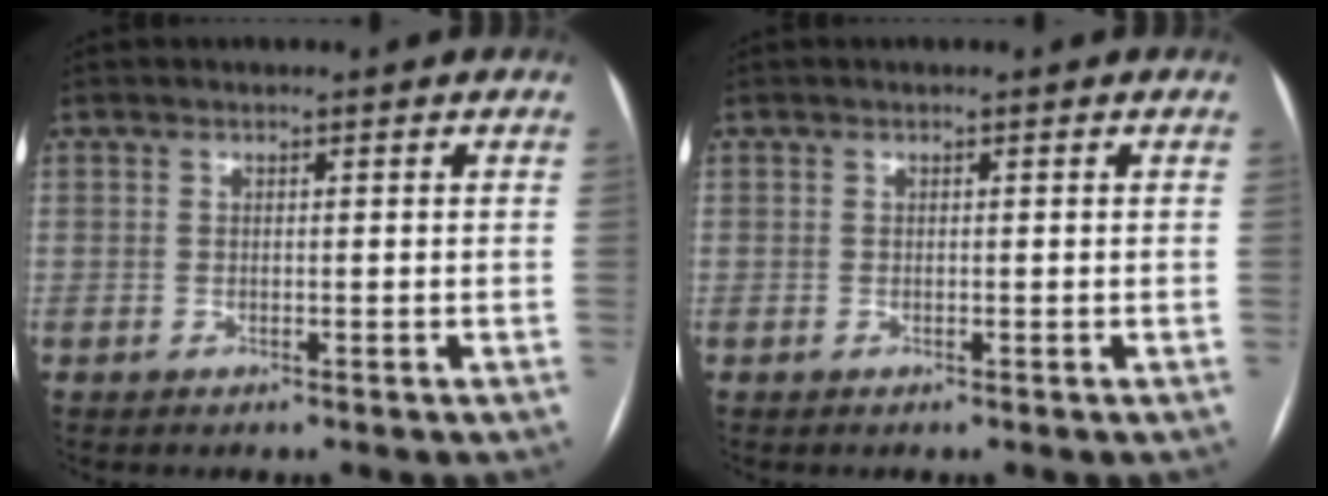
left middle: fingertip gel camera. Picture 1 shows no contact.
{"total": 0.0}